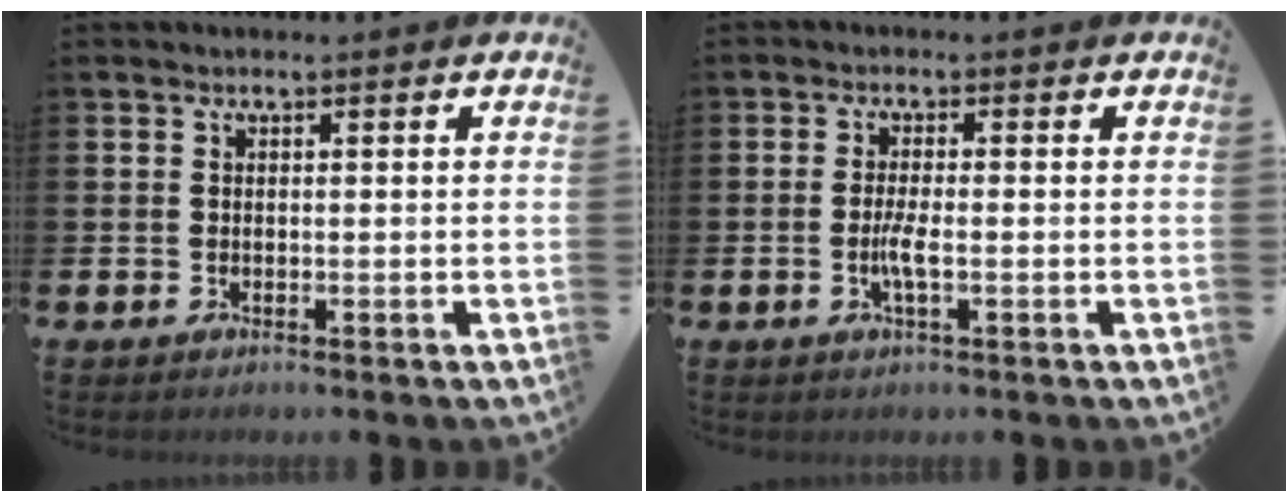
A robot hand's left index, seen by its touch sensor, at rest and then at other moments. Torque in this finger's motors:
{"motor_torque": [0.89, 0.29, 0.15, 0.13]}